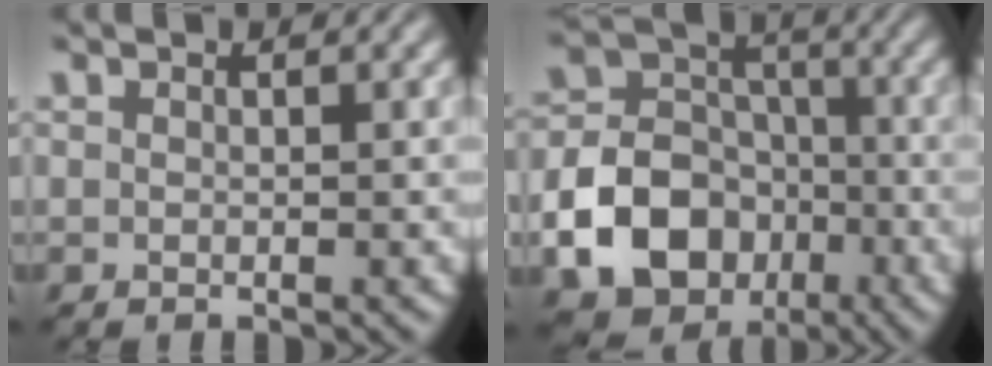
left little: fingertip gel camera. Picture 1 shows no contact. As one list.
[{"total": 12.4, "force": [-4.9, 10.0, 5.4], "torque": [-0.107, -0.033, -0.105]}]